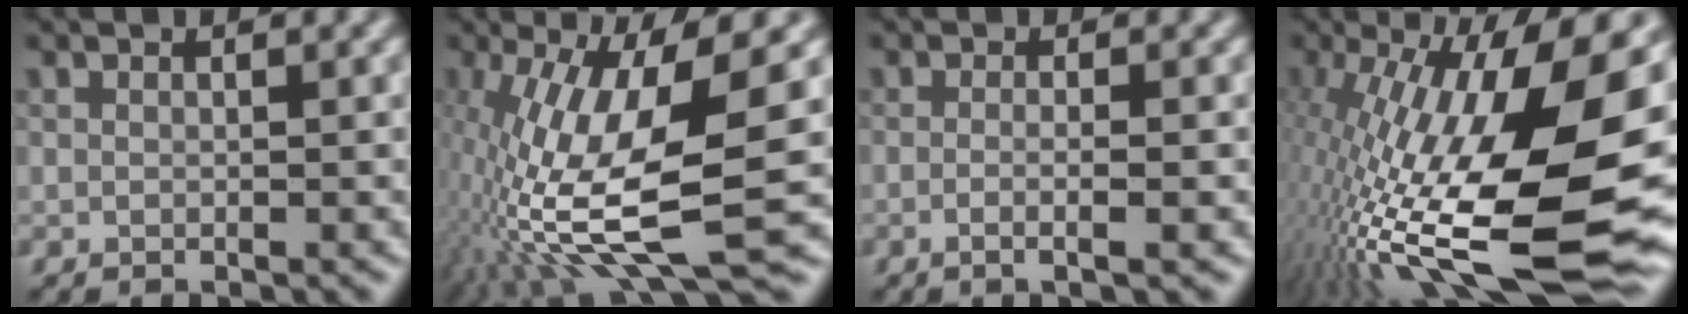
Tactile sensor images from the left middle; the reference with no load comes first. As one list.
[{"total": 12.4, "force": [-3.2, 2.7, 11.6], "torque": [-0.241, 0.002, -0.045]}, {"total": 1.8, "force": [-1.1, 0.1, 1.4], "torque": [-0.024, 0.001, -0.020]}, {"total": 19.2, "force": [-2.9, 6.3, 17.9], "torque": [-0.317, -0.002, -0.051]}]